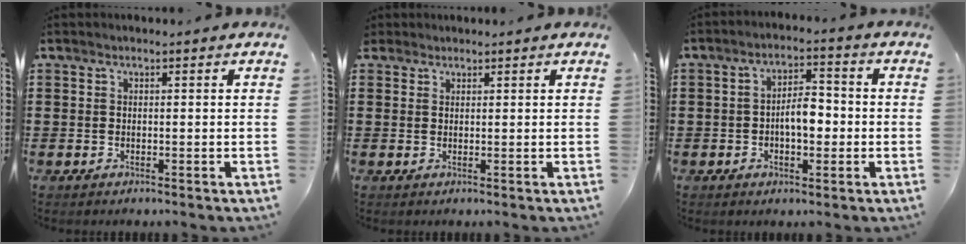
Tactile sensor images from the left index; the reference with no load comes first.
{"total": 1.0, "force": [0.9, 0.5, 0.0], "torque": [-0.003, 0.003, 0.018]}
{"total": 5.3, "force": [-0.9, 2.5, 4.5], "torque": [-0.074, 0.007, -0.021]}